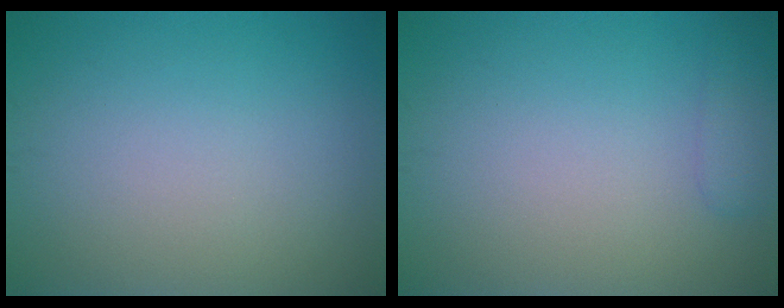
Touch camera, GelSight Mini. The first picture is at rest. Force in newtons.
{"total": 1.5, "press": 1.5, "slide": 0.1}